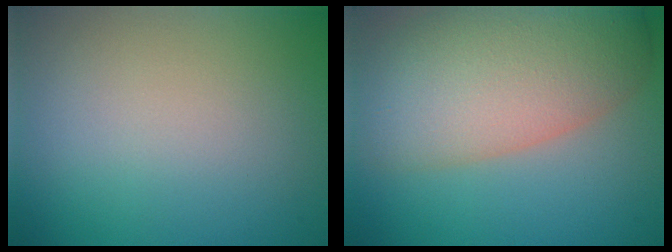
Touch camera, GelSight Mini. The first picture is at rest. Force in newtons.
{"total": 10.3, "press": 10.3, "slide": 0.7}